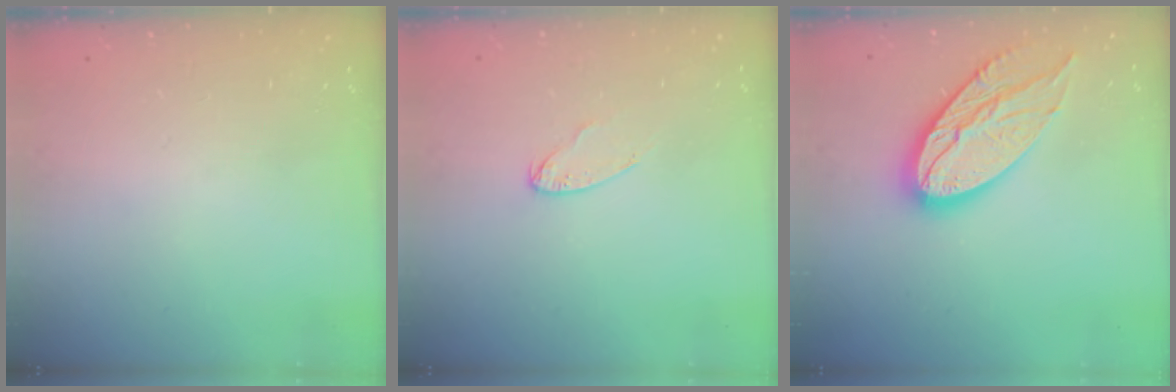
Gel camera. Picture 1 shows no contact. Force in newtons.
{"total": 5.4, "press": 5.3, "slide": 0.6}
{"total": 18.4, "press": 18.3, "slide": 1.4}